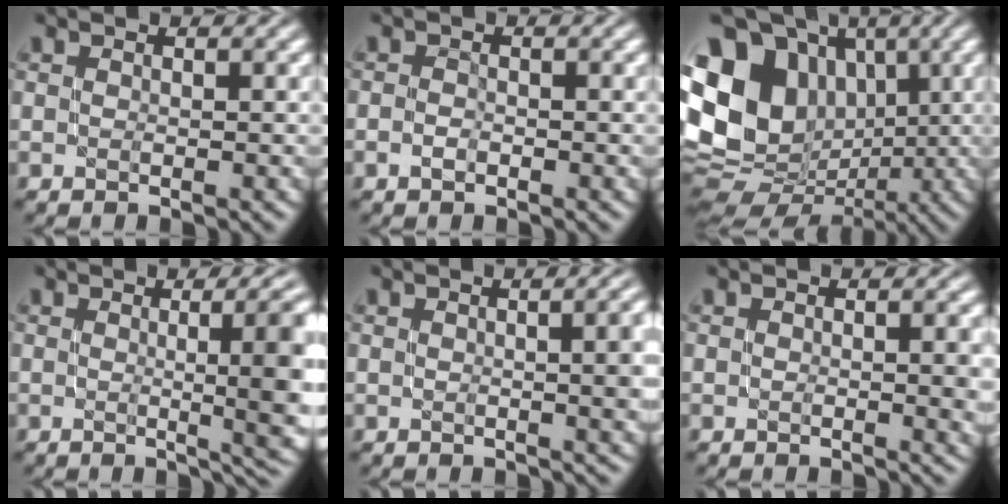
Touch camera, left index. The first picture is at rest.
{"total": 0.8, "force": [-0.6, 0.5, 0.4], "torque": [-0.009, 0.002, -0.013]}
{"total": 16.5, "force": [1.6, 13.0, 10.0], "torque": [-0.211, 0.020, 0.035]}
{"total": 11.2, "force": [0.7, 3.9, 10.5], "torque": [-0.073, 0.018, 0.003]}
{"total": 5.6, "force": [0.7, 2.3, 5.1], "torque": [-0.034, 0.011, 0.013]}
{"total": 2.1, "force": [0.1, 0.5, 2.0], "torque": [-0.028, -0.003, 0.003]}